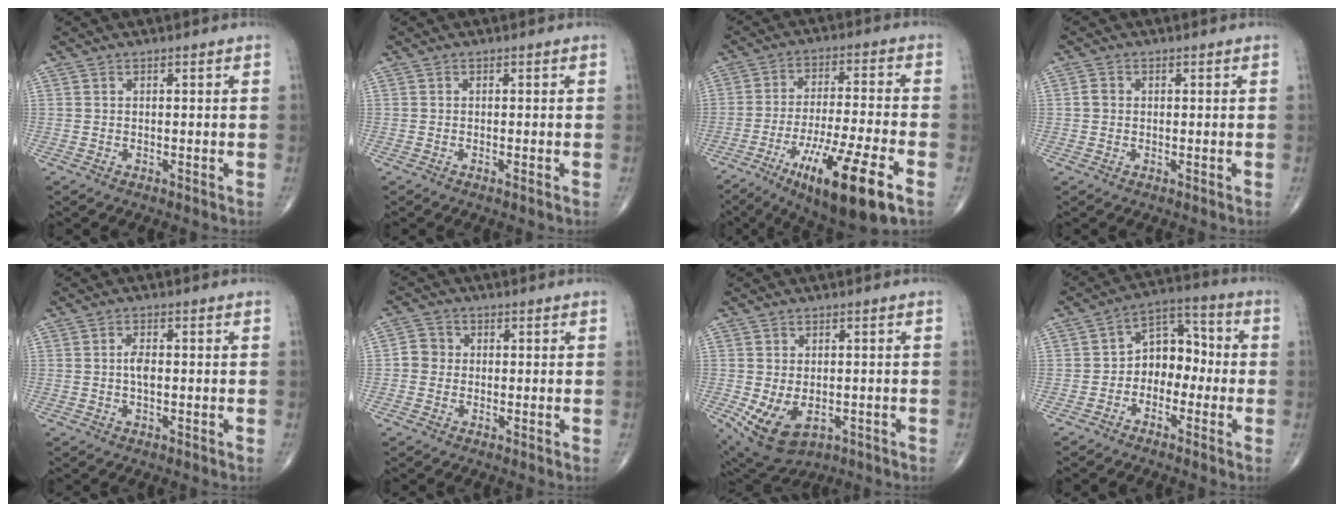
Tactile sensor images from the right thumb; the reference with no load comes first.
{"total": 0.7, "force": [-0.3, 0.0, 0.6], "torque": [-0.013, -0.001, -0.006]}
{"total": 17.8, "force": [-8.7, 3.2, 15.2], "torque": [-0.271, 0.016, -0.137]}
{"total": 1.6, "force": [0.0, 1.4, 0.7], "torque": [-0.008, 0.003, -0.001]}
{"total": 2.5, "force": [-0.1, 1.2, 2.2], "torque": [-0.043, 0.003, -0.006]}
{"total": 3.5, "force": [-0.2, 3.3, 1.2], "torque": [-0.005, 0.008, -0.011]}
{"total": 9.1, "force": [-2.5, 5.7, 6.6], "torque": [-0.110, -0.005, -0.024]}
{"total": 8.7, "force": [-1.6, 6.4, 5.7], "torque": [-0.051, 0.044, -0.045]}